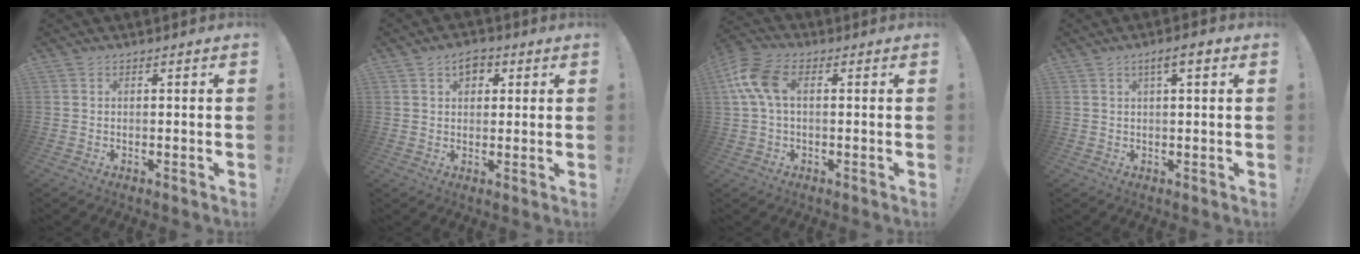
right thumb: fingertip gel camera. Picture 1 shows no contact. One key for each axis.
{"total": 5.1, "fx": 2.3, "fy": 3.6, "fz": 2.8, "tx": -0.035, "ty": 0.000, "tz": 0.039}
{"total": 10.4, "fx": 2.1, "fy": 5.8, "fz": 8.3, "tx": -0.178, "ty": 0.007, "tz": 0.043}
{"total": 4.2, "fx": 1.7, "fy": 0.8, "fz": 3.7, "tx": -0.057, "ty": -0.003, "tz": 0.024}